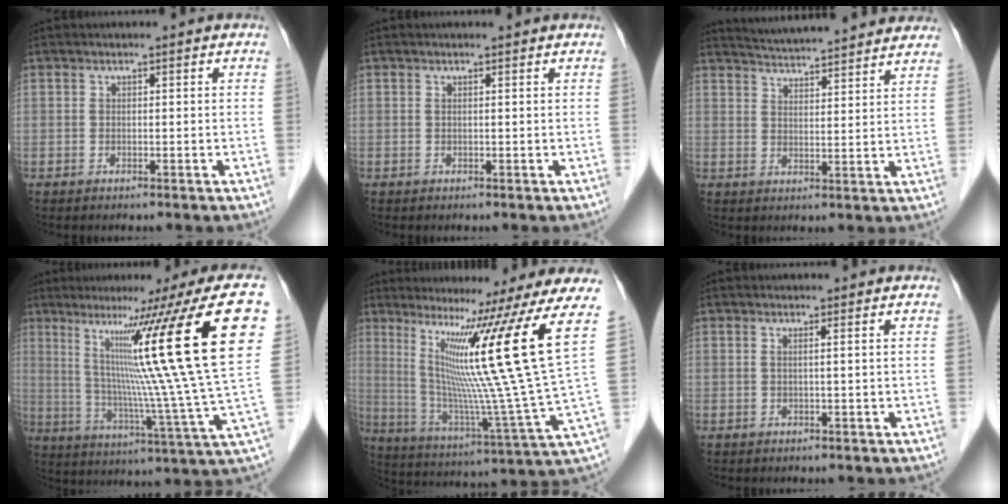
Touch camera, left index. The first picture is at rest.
{"total": 0.7, "force": [0.6, 0.0, 0.3], "torque": [-0.012, 0.001, 0.008]}
{"total": 16.7, "force": [15.6, 1.3, 5.9], "torque": [-0.093, 0.021, 0.207]}
{"total": 24.6, "force": [8.1, -1.2, 23.2], "torque": [-0.334, 0.009, 0.106]}
{"total": 21.0, "force": [9.2, -3.3, 18.6], "torque": [-0.281, -0.032, 0.133]}
{"total": 0.9, "force": [0.2, -0.2, 0.8], "torque": [-0.021, 0.006, 0.003]}